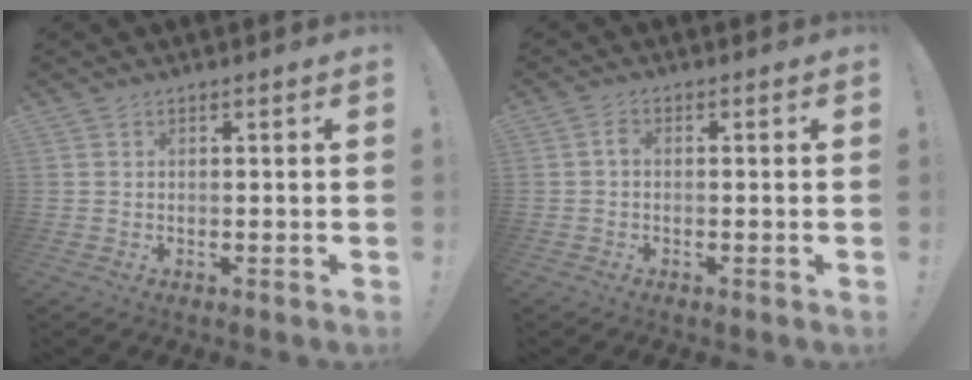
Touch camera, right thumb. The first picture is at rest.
{"total": 1.4, "force": [-0.5, 0.7, 1.1], "torque": [-0.026, 0.008, -0.009]}